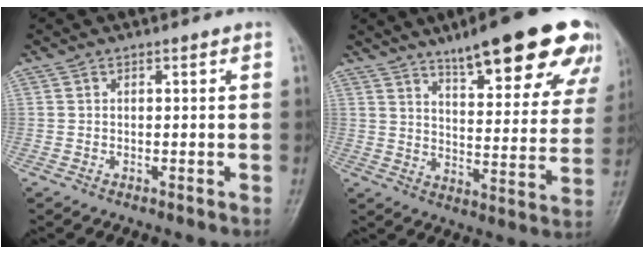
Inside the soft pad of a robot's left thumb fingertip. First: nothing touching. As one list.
[{"total": 23.3, "force": [15.3, 6.0, 16.5], "torque": [-0.187, -0.051, 0.208]}]